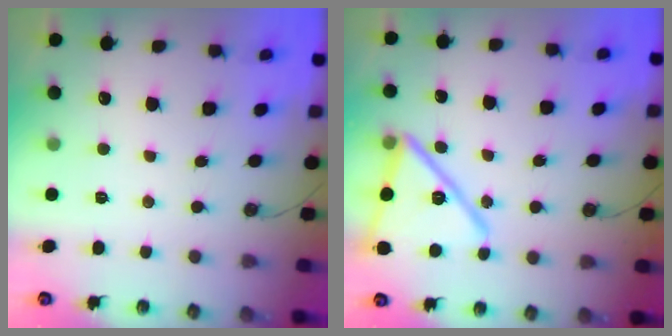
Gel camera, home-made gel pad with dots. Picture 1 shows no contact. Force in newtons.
{"total": 18.4, "press": 18.3, "slide": 1.1}